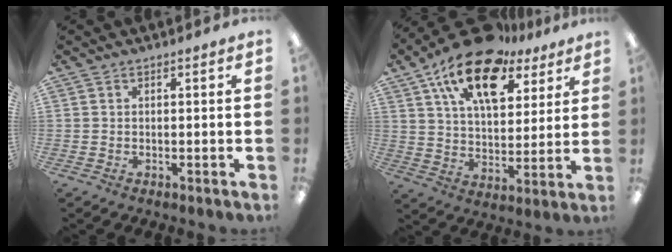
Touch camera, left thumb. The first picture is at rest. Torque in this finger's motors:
{"motor_torque": [1.24, 1.28, 1.54, -1.24, 0.18]}